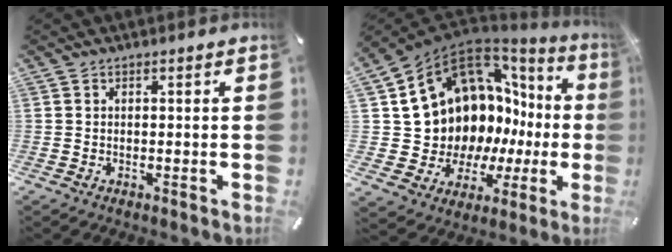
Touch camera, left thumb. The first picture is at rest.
{"total": 16.3, "force": [7.0, 12.4, 8.1], "torque": [-0.128, -0.083, 0.158]}